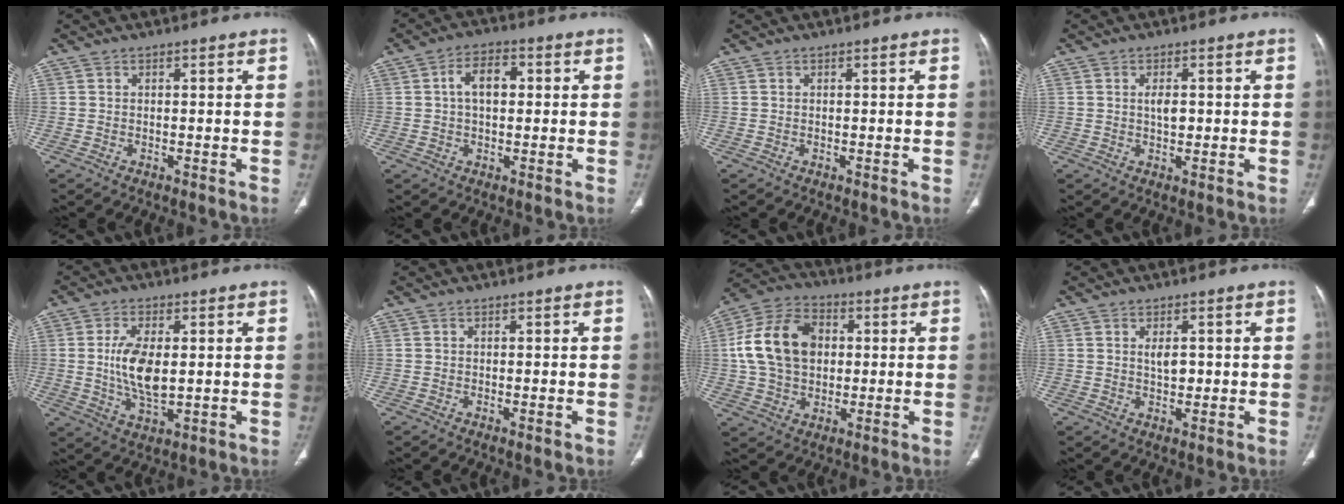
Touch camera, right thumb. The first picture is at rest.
{"total": 6.4, "force": [1.0, 3.8, 5.0], "torque": [-0.079, 0.015, 0.011]}
{"total": 0.0}
{"total": 2.7, "force": [0.3, 1.4, 2.3], "torque": [-0.037, -0.001, 0.007]}
{"total": 9.6, "force": [0.7, 4.6, 8.4], "torque": [-0.162, -0.013, 0.019]}
{"total": 0.6, "force": [-0.1, 0.1, 0.6], "torque": [-0.013, -0.004, -0.001]}
{"total": 15.8, "force": [1.9, 11.5, 10.6], "torque": [-0.174, 0.017, 0.030]}
{"total": 2.9, "force": [0.5, 1.5, 2.3], "torque": [-0.035, -0.004, 0.012]}